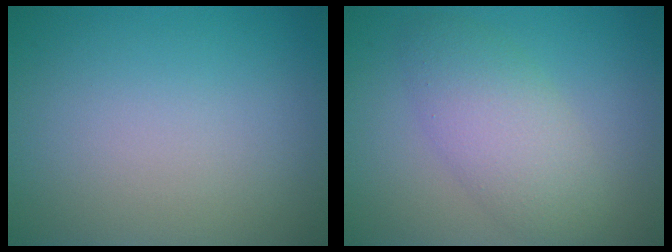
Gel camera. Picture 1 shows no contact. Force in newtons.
{"total": 4.5, "press": 4.5, "slide": 0.1}